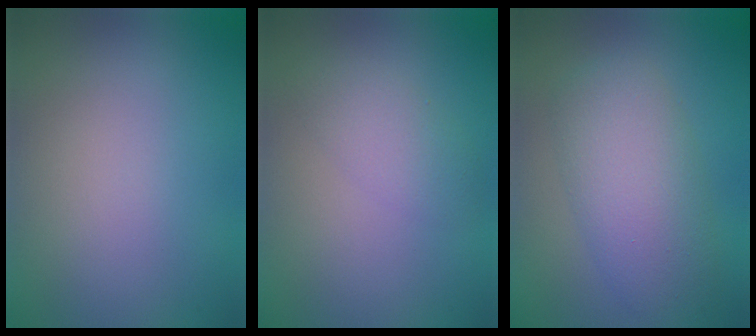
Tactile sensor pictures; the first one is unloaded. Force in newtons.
{"total": 2.5, "press": 2.5, "slide": 0.1}
{"total": 6.4, "press": 6.4, "slide": 0.1}